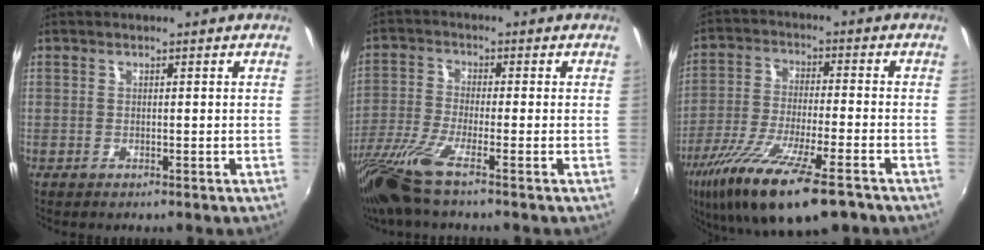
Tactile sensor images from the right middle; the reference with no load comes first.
{"total": 8.9, "force": [-6.3, 0.2, 6.3], "torque": [-0.142, -0.031, -0.126]}
{"total": 17.8, "force": [-11.6, 3.5, 13.1], "torque": [-0.255, -0.056, -0.208]}